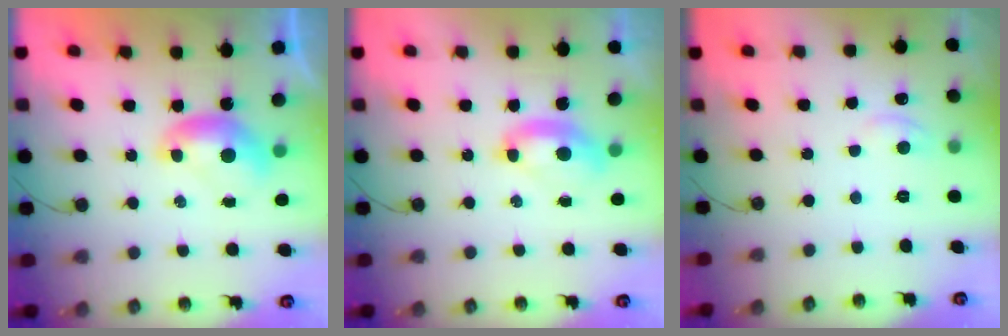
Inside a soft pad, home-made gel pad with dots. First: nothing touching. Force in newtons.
{"total": 2.4, "press": 2.3, "slide": 0.7}
{"total": 1.4, "press": 1.3, "slide": 0.7}